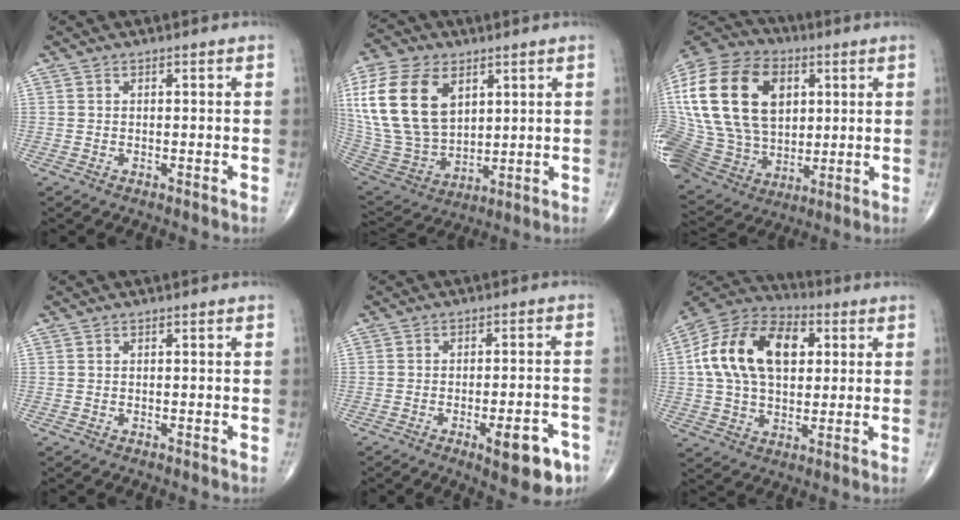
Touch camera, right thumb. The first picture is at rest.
{"total": 20.9, "force": [6.9, 13.7, 14.3], "torque": [-0.287, -0.020, 0.143]}
{"total": 30.8, "force": [6.9, 21.6, 20.9], "torque": [-0.441, 0.024, 0.140]}
{"total": 0.0}
{"total": 9.6, "force": [-4.9, 3.1, 7.7], "torque": [-0.088, 0.021, -0.059]}
{"total": 20.2, "force": [4.2, 12.7, 15.2], "torque": [-0.261, 0.015, 0.065]}